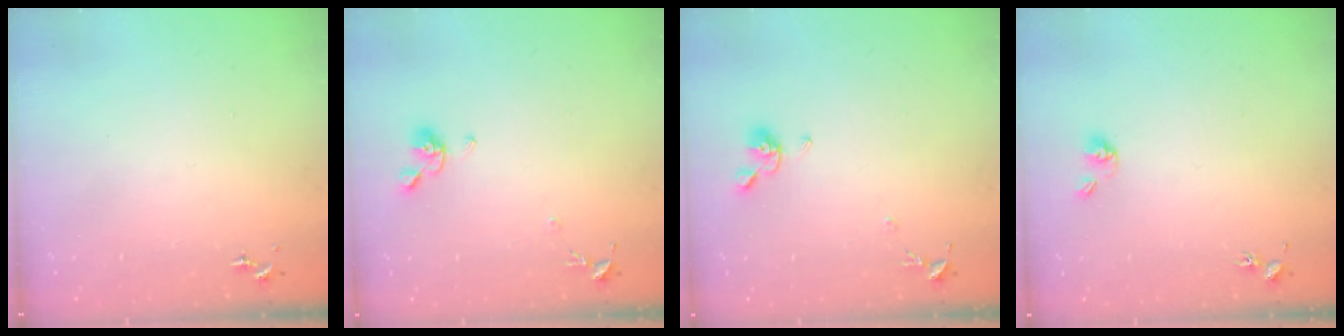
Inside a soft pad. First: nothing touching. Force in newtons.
{"total": 8.6, "press": 8.5, "slide": 1.1}
{"total": 8.6, "press": 8.5, "slide": 1.1}
{"total": 5.3, "press": 4.7, "slide": 2.3}